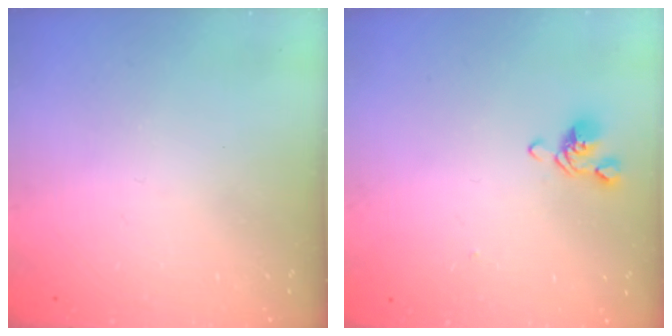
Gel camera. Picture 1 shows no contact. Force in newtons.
{"total": 0.0}